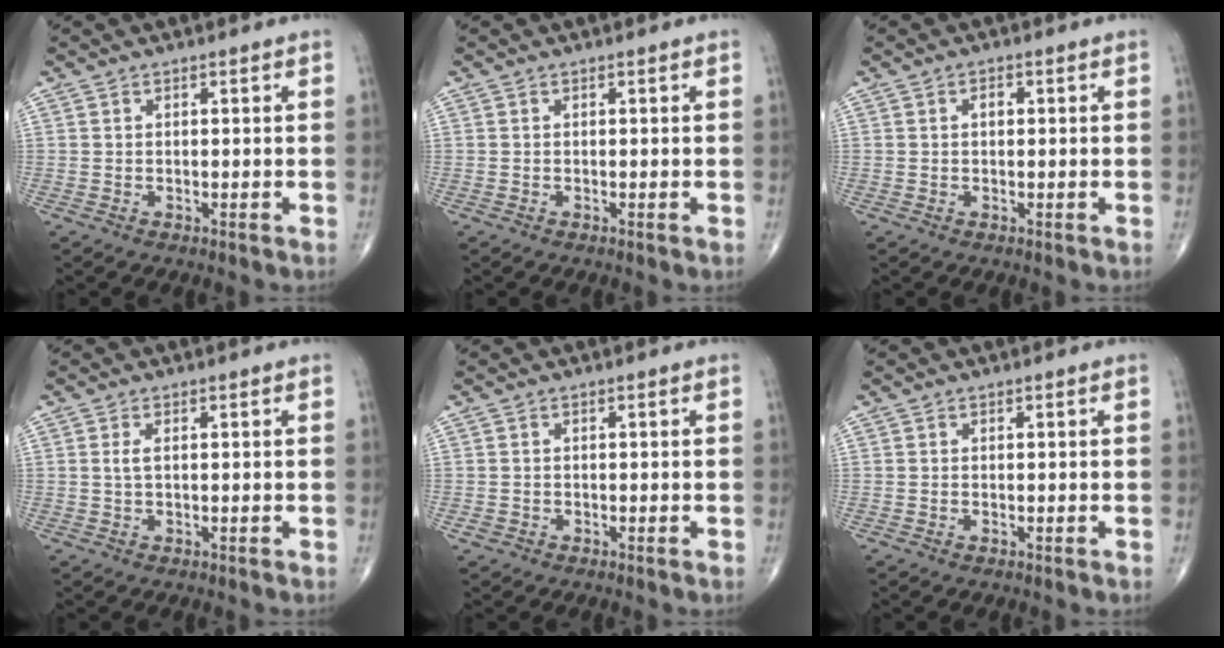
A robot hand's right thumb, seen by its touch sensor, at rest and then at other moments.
{"total": 0.0}
{"total": 1.4, "force": [0.2, 0.9, 1.1], "torque": [-0.013, 0.004, 0.001]}
{"total": 1.4, "force": [0.3, 0.5, 1.3], "torque": [-0.033, 0.003, 0.007]}
{"total": 0.8, "force": [-0.3, 0.6, 0.4], "torque": [-0.008, 0.000, -0.006]}
{"total": 0.0}